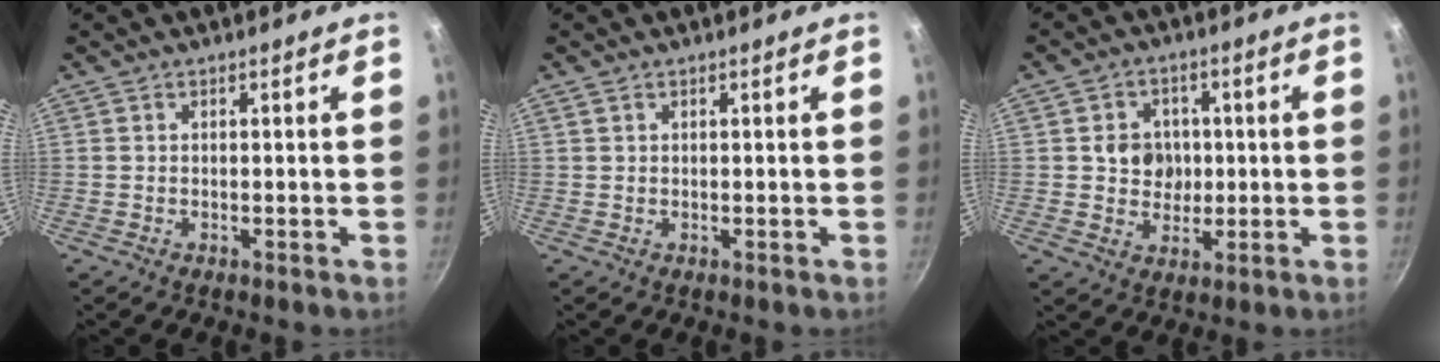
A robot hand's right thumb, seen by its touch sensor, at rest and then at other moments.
{"total": 0.7, "force": [0.4, 0.5, 0.3], "torque": [-0.005, 0.002, 0.007]}
{"total": 6.8, "force": [0.4, 6.1, 3.0], "torque": [-0.015, 0.000, 0.005]}